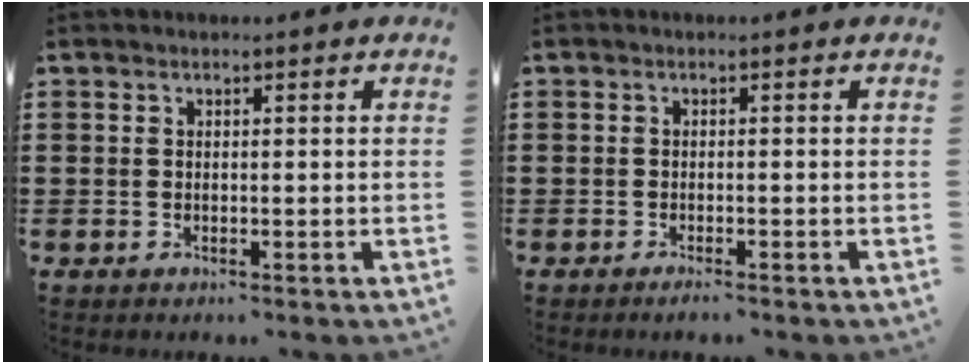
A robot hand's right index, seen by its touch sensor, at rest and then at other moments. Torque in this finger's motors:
{"motor_torque": [0.99, 1.15, -0.10, -0.04]}